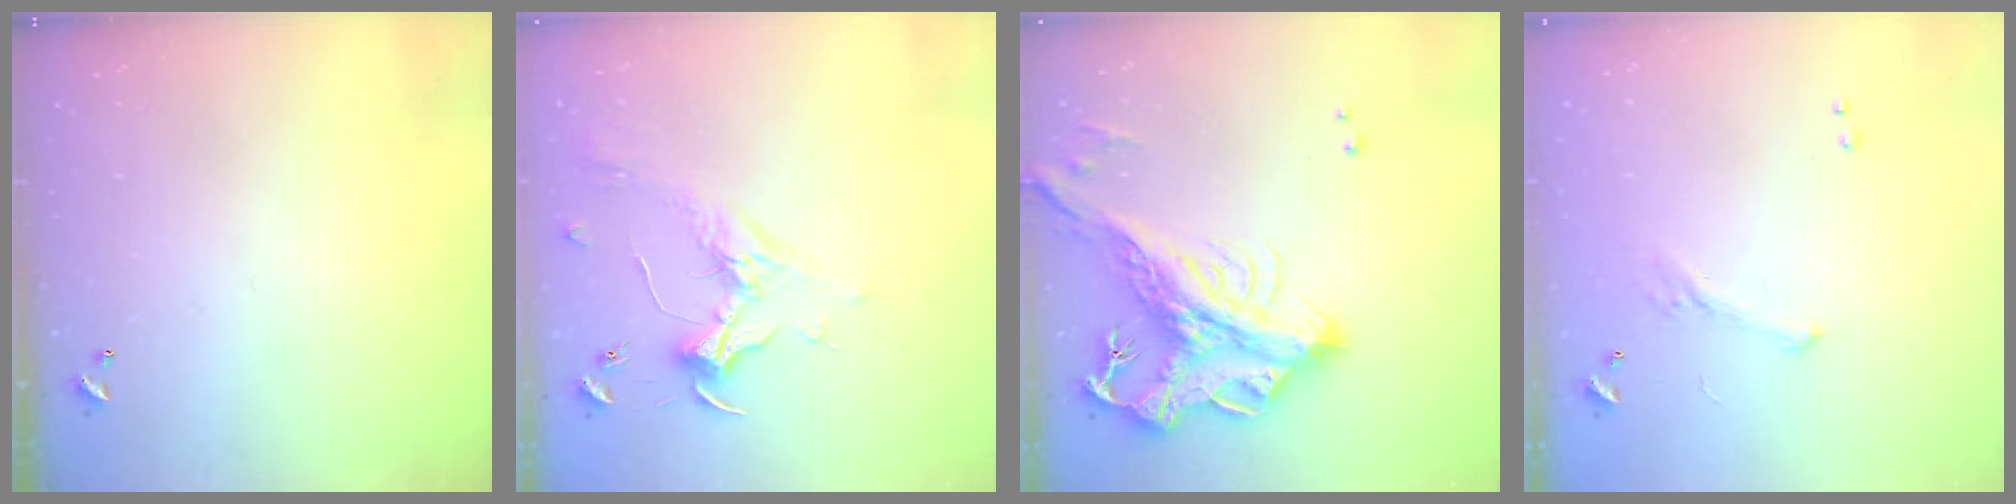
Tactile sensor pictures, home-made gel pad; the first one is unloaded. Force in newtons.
{"total": 1.9, "press": 1.7, "slide": 0.7}
{"total": 11.6, "press": 11.4, "slide": 2.4}
{"total": 4.0, "press": 3.9, "slide": 1.0}